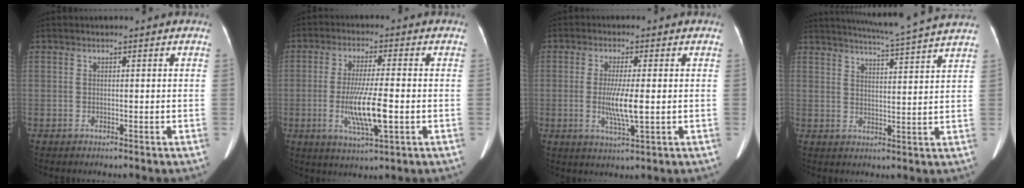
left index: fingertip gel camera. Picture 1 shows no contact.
{"total": 8.9, "force": [-1.9, 0.8, 8.7], "torque": [-0.166, -0.016, -0.034]}
{"total": 5.7, "force": [-0.5, 0.5, 5.7], "torque": [-0.115, -0.013, -0.009]}
{"total": 14.5, "force": [13.3, -1.6, 5.6], "torque": [-0.104, -0.017, 0.170]}